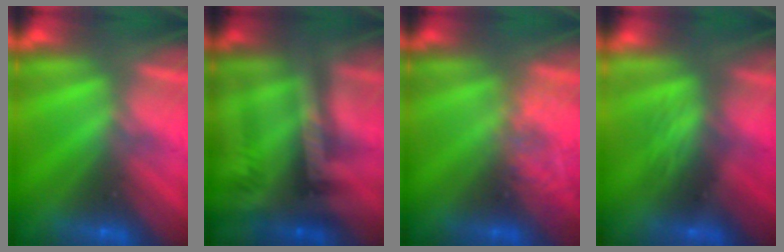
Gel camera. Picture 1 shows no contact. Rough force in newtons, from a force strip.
{"total": 2.4}
{"total": 2.2}
{"total": 2.0}